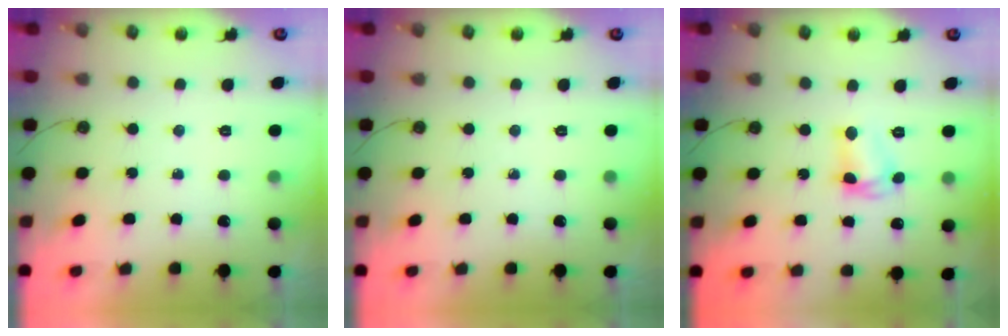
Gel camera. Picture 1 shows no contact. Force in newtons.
{"total": 0.0}
{"total": 6.9, "press": 6.9, "slide": 0.4}